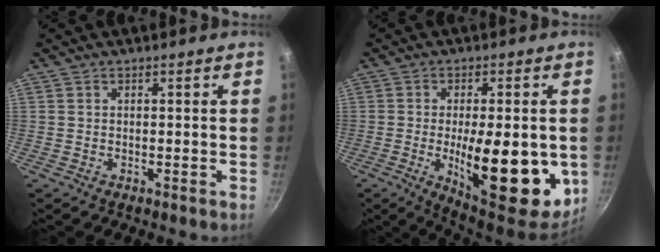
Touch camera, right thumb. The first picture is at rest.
{"total": 19.8, "force": [-3.2, 7.6, 18.0], "torque": [-0.231, -0.009, -0.035]}